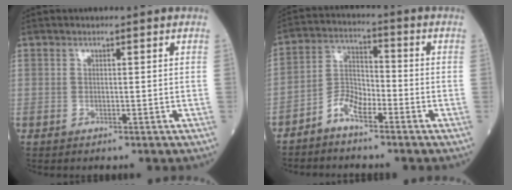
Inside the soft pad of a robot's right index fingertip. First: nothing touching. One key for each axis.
{"total": 5.5, "fx": -3.8, "fy": 2.2, "fz": 3.2, "tx": -0.065, "ty": 0.010, "tz": -0.079}